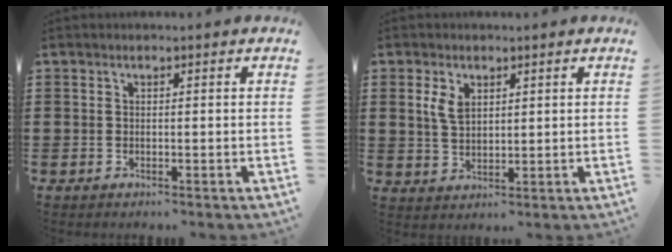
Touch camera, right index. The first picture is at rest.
{"total": 3.7, "force": [1.5, 2.2, 2.5], "torque": [-0.056, 0.008, 0.027]}